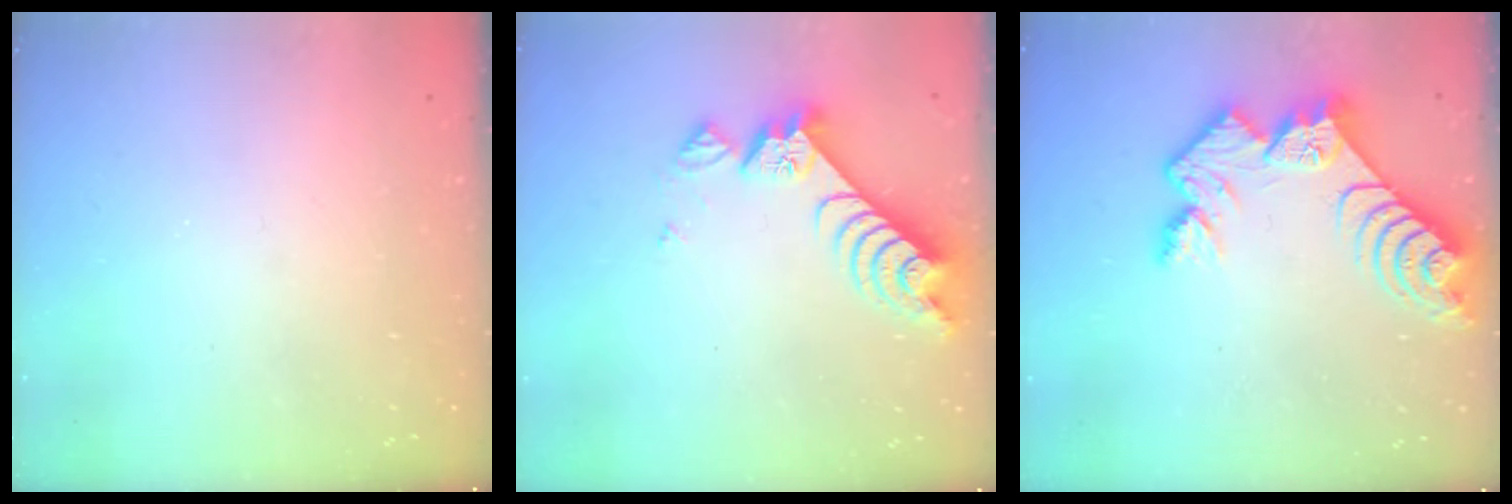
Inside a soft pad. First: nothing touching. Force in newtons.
{"total": 8.4, "press": 8.3, "slide": 0.9}
{"total": 12.9, "press": 12.8, "slide": 1.1}